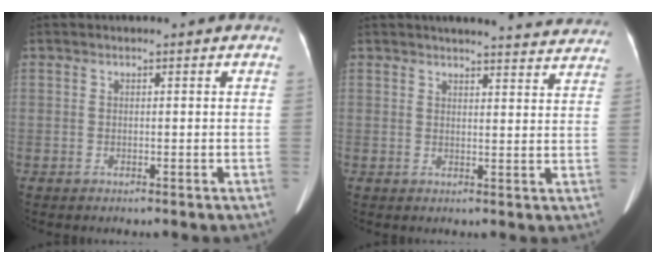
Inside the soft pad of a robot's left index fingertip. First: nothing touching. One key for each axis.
{"total": 8.4, "fx": 8.2, "fy": 1.6, "fz": 0.9, "tx": 0.013, "ty": -0.019, "tz": 0.068}